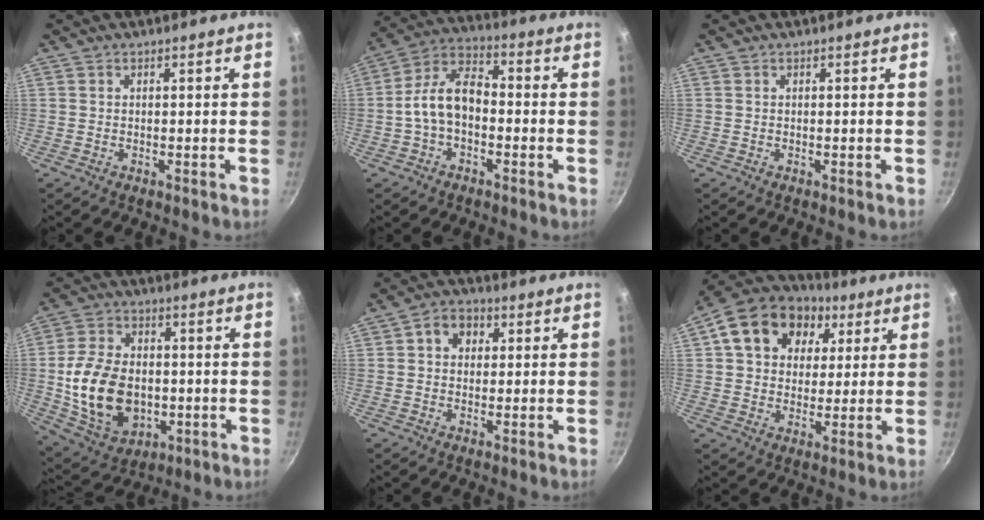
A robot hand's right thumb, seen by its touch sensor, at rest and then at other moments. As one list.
[{"total": 9.9, "force": [-1.8, 6.1, 7.6], "torque": [-0.124, 0.045, -0.047]}, {"total": 0.0}, {"total": 17.4, "force": [-1.8, 12.1, 12.3], "torque": [-0.213, 0.005, -0.019]}, {"total": 5.9, "force": [1.7, 4.6, 3.2], "torque": [-0.025, 0.007, 0.016]}, {"total": 18.3, "force": [6.3, 14.0, 10.0], "torque": [-0.162, 0.017, 0.093]}]